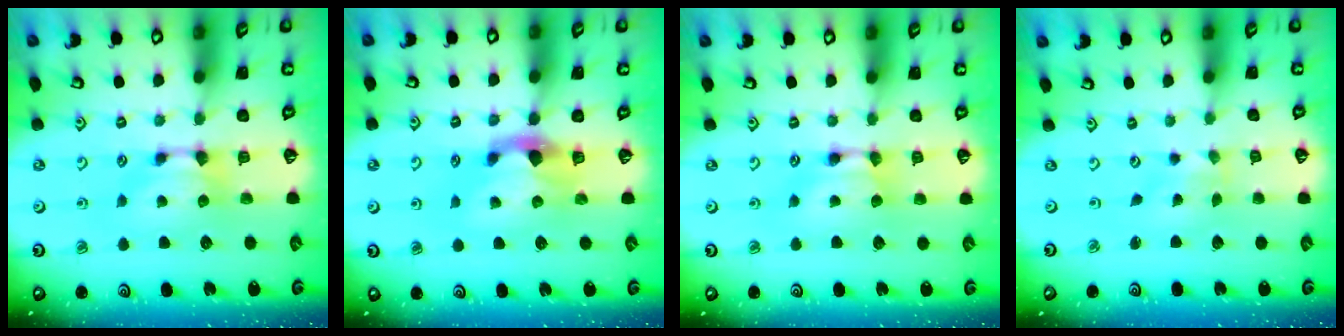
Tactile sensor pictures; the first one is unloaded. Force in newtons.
{"total": 2.9, "press": 2.5, "slide": 1.5}
{"total": 1.8, "press": 1.7, "slide": 0.1}
{"total": 3.6, "press": 3.5, "slide": 1.0}